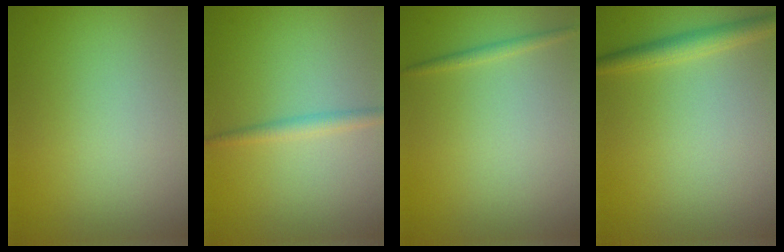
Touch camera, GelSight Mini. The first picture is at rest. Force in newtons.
{"total": 1.7, "press": 1.7, "slide": 0.1}
{"total": 0.9, "press": 0.9, "slide": 0.1}
{"total": 2.3, "press": 2.3, "slide": 0.1}